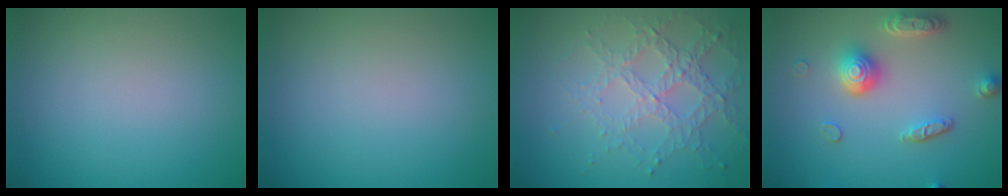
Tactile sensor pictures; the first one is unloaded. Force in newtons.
{"total": 0.0}
{"total": 4.7, "press": 3.3, "slide": 3.3}
{"total": 4.6, "press": 3.7, "slide": 2.8}